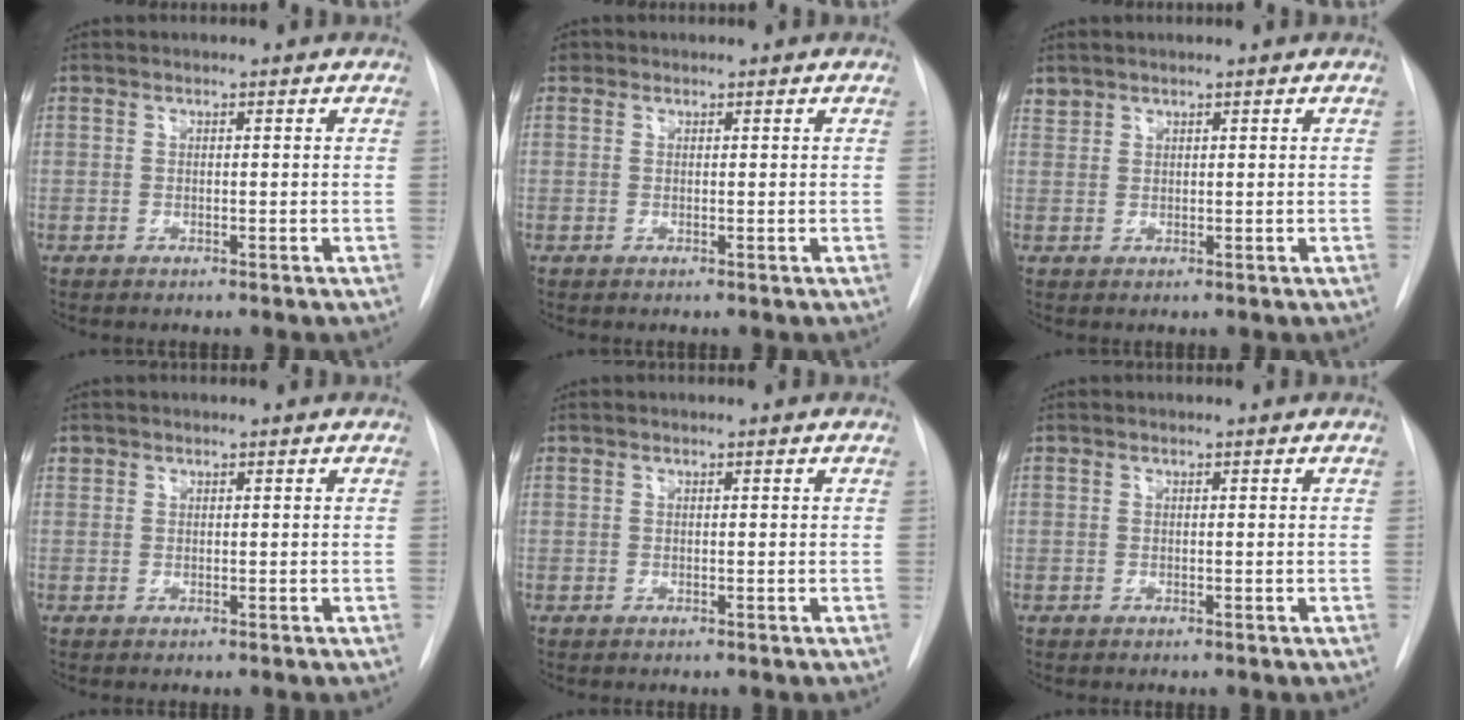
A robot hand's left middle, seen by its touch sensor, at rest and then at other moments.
{"total": 0.7, "force": [0.4, 0.6, 0.0], "torque": [0.004, 0.006, 0.004]}
{"total": 1.2, "force": [1.1, 0.4, -0.1], "torque": [0.003, 0.006, 0.022]}
{"total": 0.6, "force": [0.4, 0.5, 0.0], "torque": [0.002, 0.007, 0.007]}
{"total": 0.0}
{"total": 0.0}